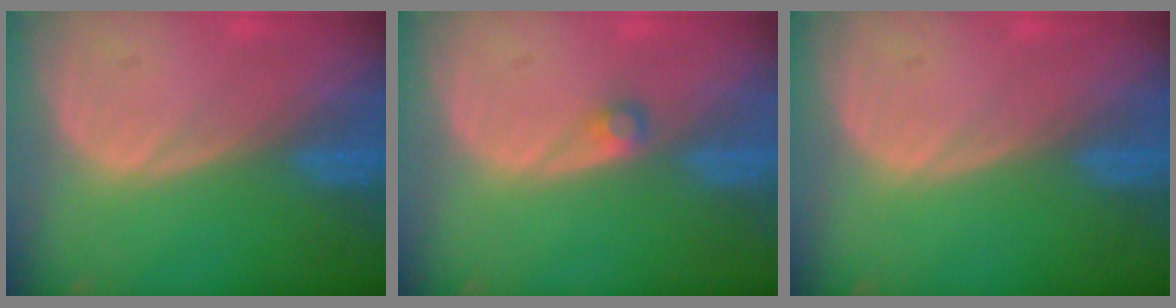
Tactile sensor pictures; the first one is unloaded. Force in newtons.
{"total": 1.3, "press": 1.2, "slide": 0.3}
{"total": 0.0}